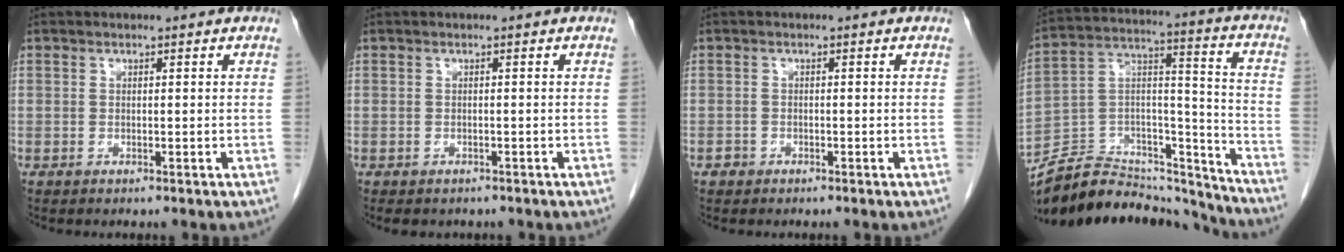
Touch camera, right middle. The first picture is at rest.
{"total": 3.3, "force": [-2.7, 1.7, 0.9], "torque": [-0.007, 0.000, -0.030]}
{"total": 0.9, "force": [-0.6, 0.6, 0.1], "torque": [-0.005, 0.003, -0.012]}
{"total": 23.9, "force": [-22.5, 5.8, 5.3], "torque": [-0.111, 0.041, -0.352]}